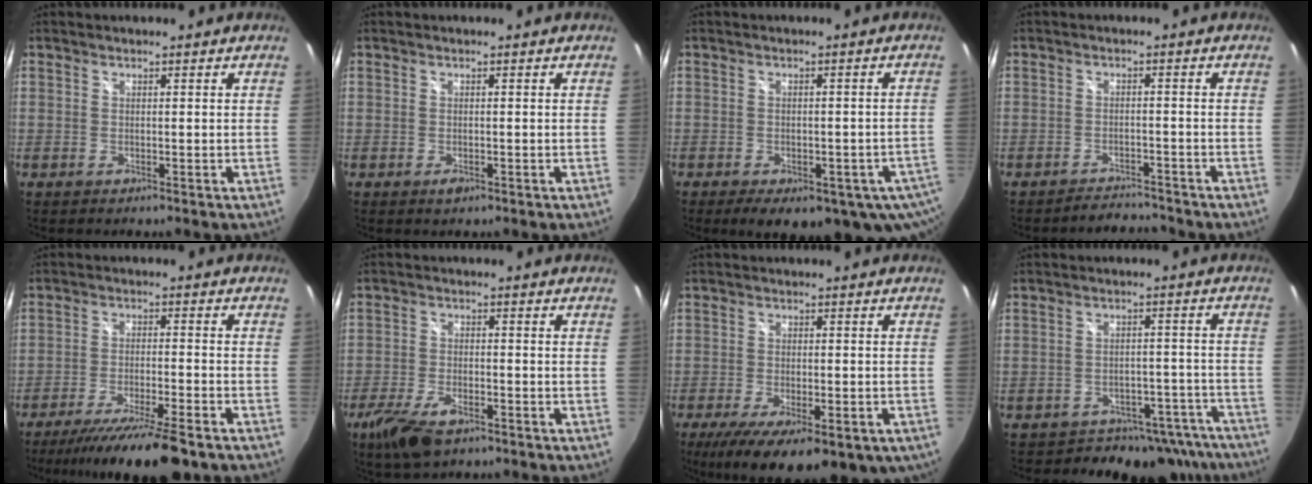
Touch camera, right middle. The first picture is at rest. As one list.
[{"total": 1.2, "force": [-0.7, 0.6, 0.7], "torque": [-0.012, -0.004, -0.013]}, {"total": 14.4, "force": [-8.4, 6.2, 9.9], "torque": [-0.155, -0.042, -0.096]}, {"total": 4.5, "force": [-4.4, 0.9, 0.2], "torque": [-0.017, 0.006, -0.068]}, {"total": 14.6, "force": [-11.9, 1.2, 8.4], "torque": [-0.163, -0.030, -0.191]}, {"total": 9.6, "force": [-6.3, 4.0, 6.0], "torque": [-0.150, -0.026, -0.119]}, {"total": 17.2, "force": [-9.9, 6.7, 12.4], "torque": [-0.226, -0.055, -0.133]}, {"total": 16.1, "force": [-14.0, 7.6, 2.5], "torque": [-0.035, 0.045, -0.160]}]